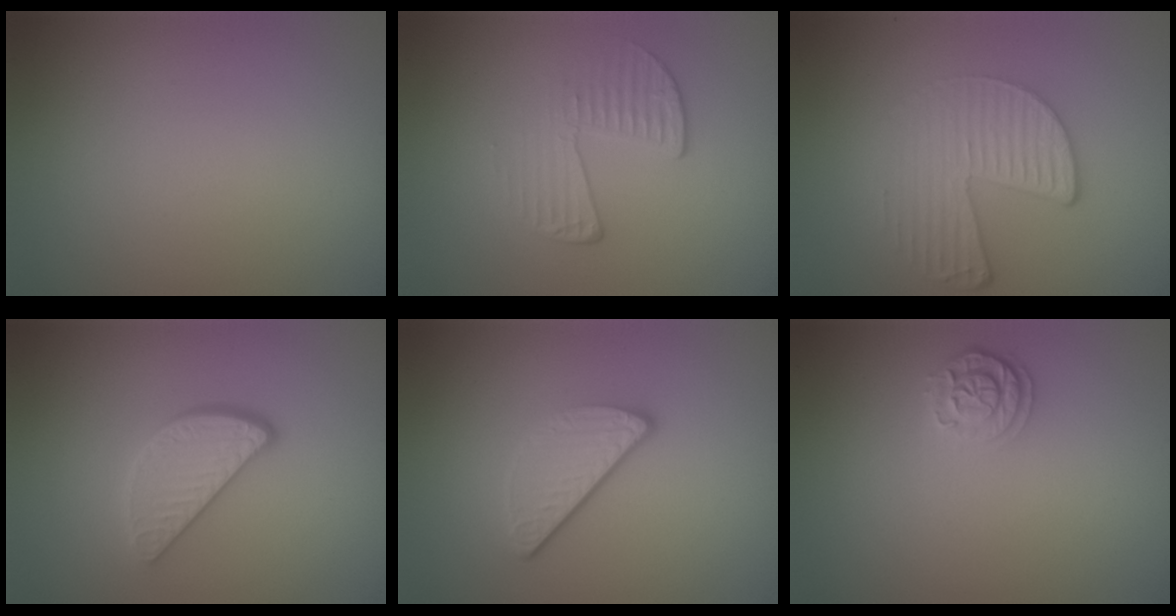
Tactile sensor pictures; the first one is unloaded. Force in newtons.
{"total": 2.2, "press": 1.3, "slide": 1.8}
{"total": 4.1, "press": 2.8, "slide": 2.9}
{"total": 3.6, "press": 2.9, "slide": 2.1}
{"total": 3.0, "press": 2.3, "slide": 1.9}
{"total": 2.1, "press": 1.9, "slide": 0.9}